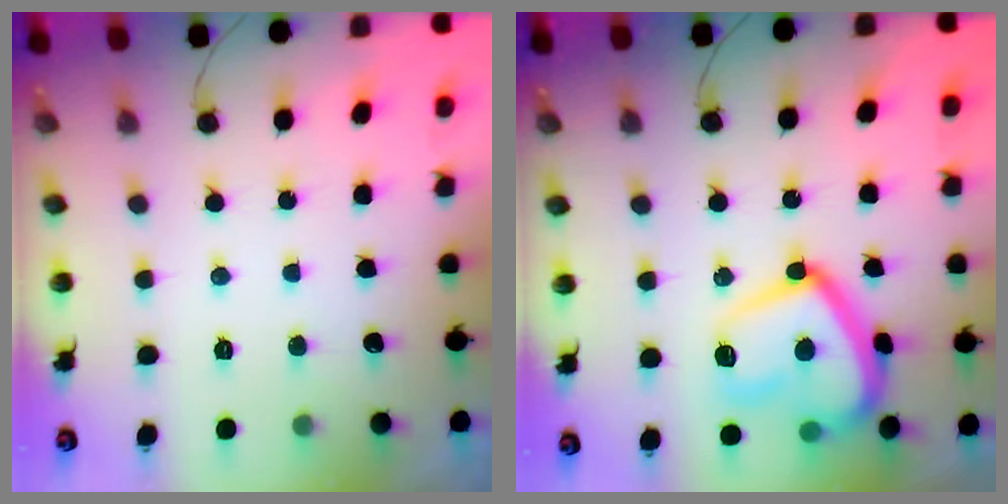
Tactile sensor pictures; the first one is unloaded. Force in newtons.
{"total": 17.8, "press": 17.7, "slide": 1.6}